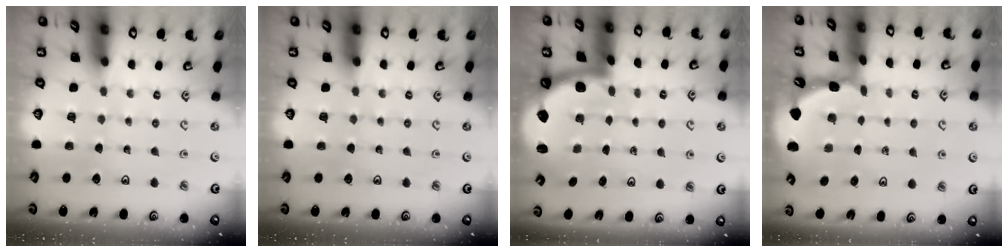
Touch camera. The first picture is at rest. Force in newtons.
{"total": 0.0}
{"total": 2.4, "press": 2.3, "slide": 0.4}
{"total": 1.6, "press": 1.6, "slide": 0.3}